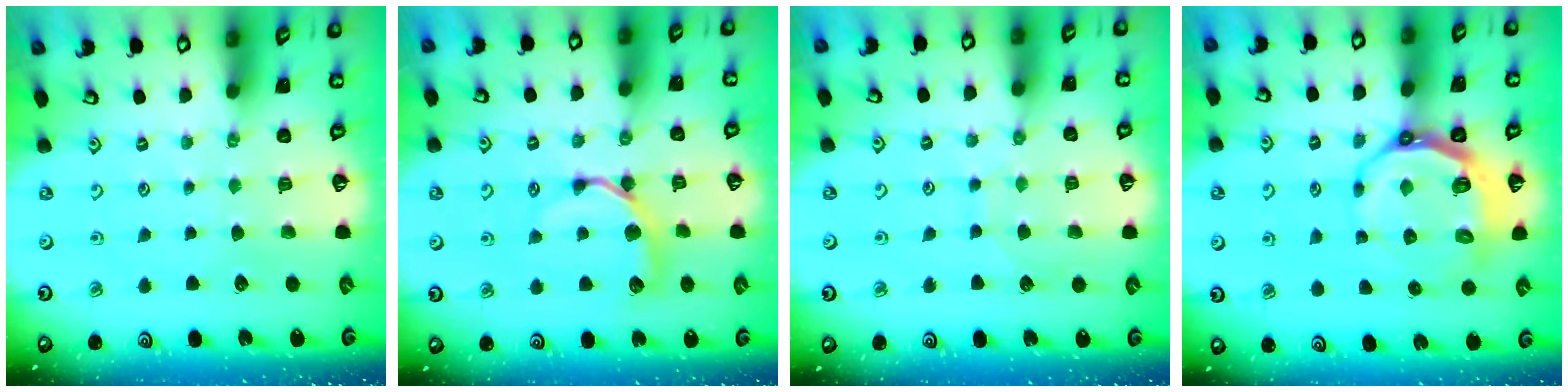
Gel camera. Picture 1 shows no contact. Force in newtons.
{"total": 8.5, "press": 8.4, "slide": 1.1}
{"total": 6.6, "press": 6.6, "slide": 0.6}
{"total": 8.7, "press": 7.9, "slide": 3.8}